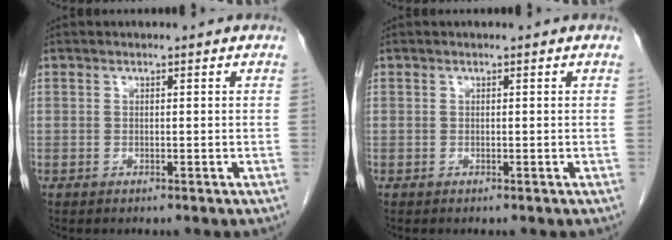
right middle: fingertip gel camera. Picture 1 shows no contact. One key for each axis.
{"total": 0.0}